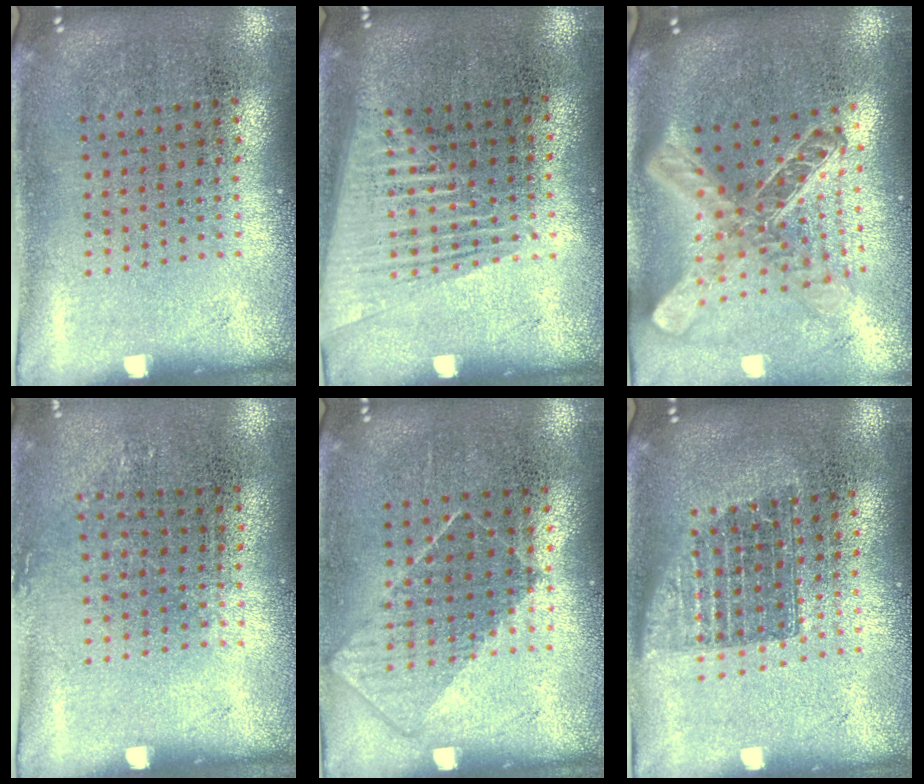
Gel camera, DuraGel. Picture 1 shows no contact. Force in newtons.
{"total": 1.5, "press": 1.4, "slide": 0.5}
{"total": 2.7, "press": 2.0, "slide": 1.8}
{"total": 0.8, "press": 0.6, "slide": 0.5}
{"total": 0.8, "press": 0.7, "slide": 0.4}
{"total": 1.3, "press": 1.1, "slide": 0.8}